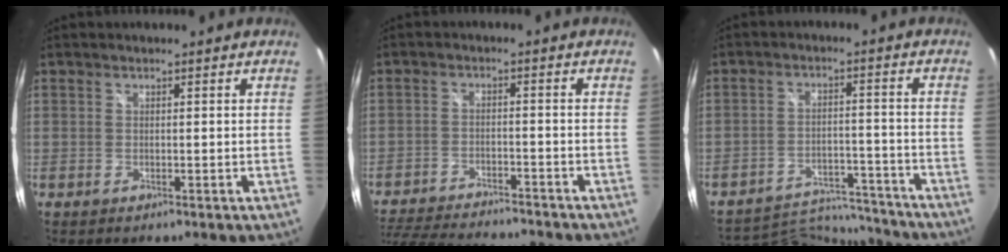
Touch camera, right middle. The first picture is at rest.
{"total": 17.2, "force": [-15.0, 3.9, 7.5], "torque": [-0.164, -0.025, -0.226]}
{"total": 15.2, "force": [-14.7, 2.3, 3.1], "torque": [-0.071, 0.014, -0.207]}